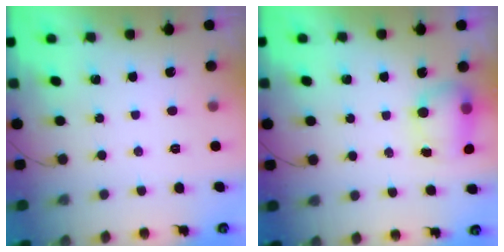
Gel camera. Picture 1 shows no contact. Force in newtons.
{"total": 6.8, "press": 6.8, "slide": 0.5}